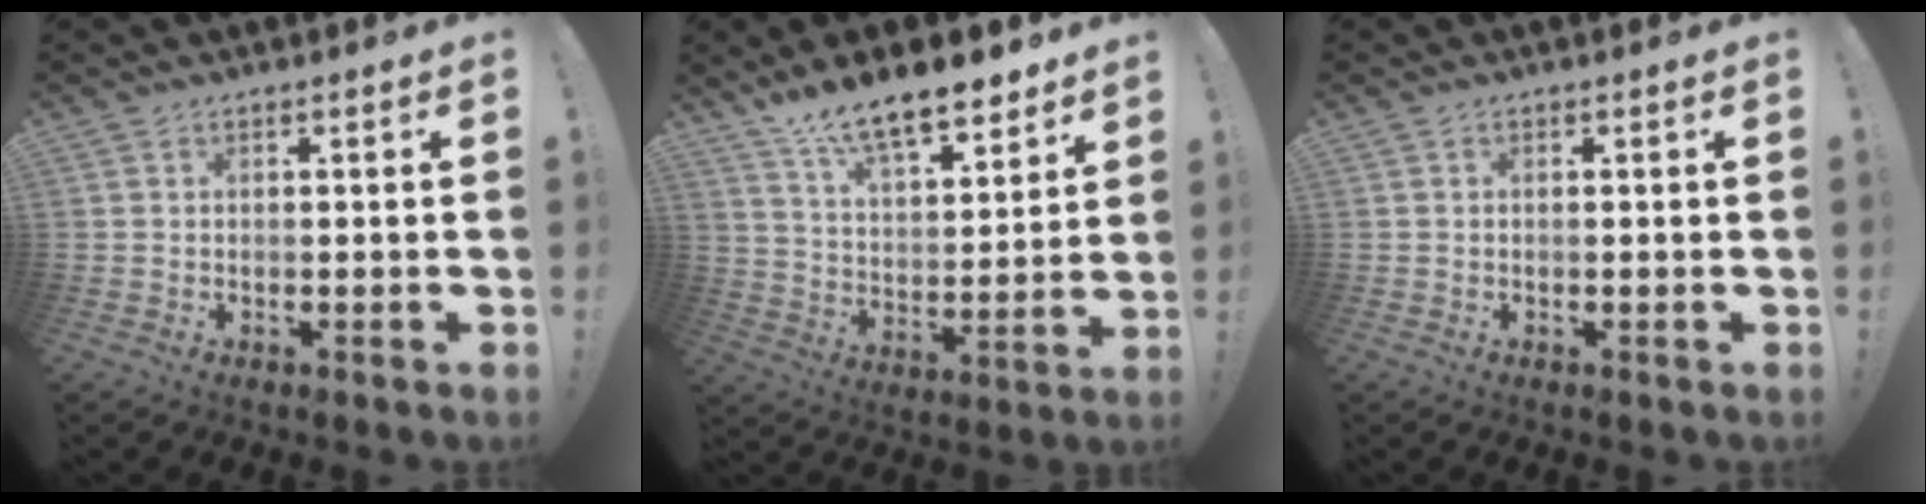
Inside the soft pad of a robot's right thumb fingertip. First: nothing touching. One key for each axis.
{"total": 13.7, "fx": 11.0, "fy": 4.5, "fz": 6.8, "tx": -0.118, "ty": -0.083, "tz": 0.195}
{"total": 0.0}